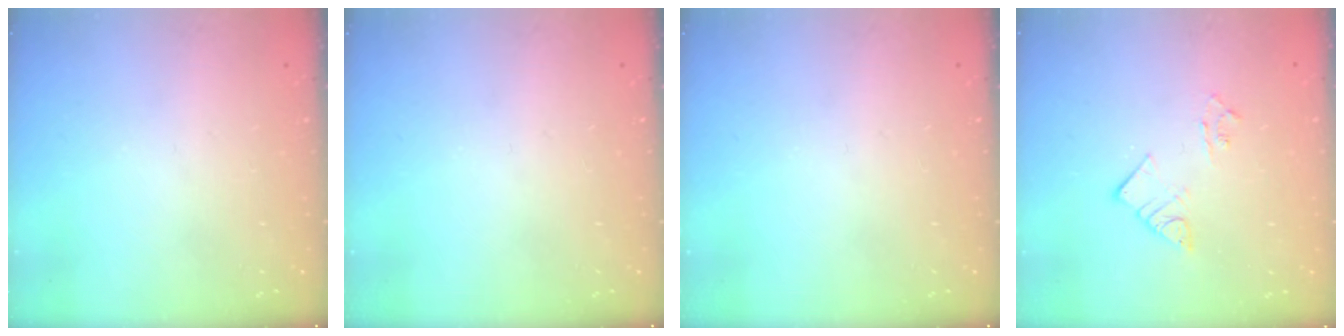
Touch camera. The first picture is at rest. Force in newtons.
{"total": 0.0}
{"total": 0.0}
{"total": 5.5, "press": 5.5, "slide": 0.4}